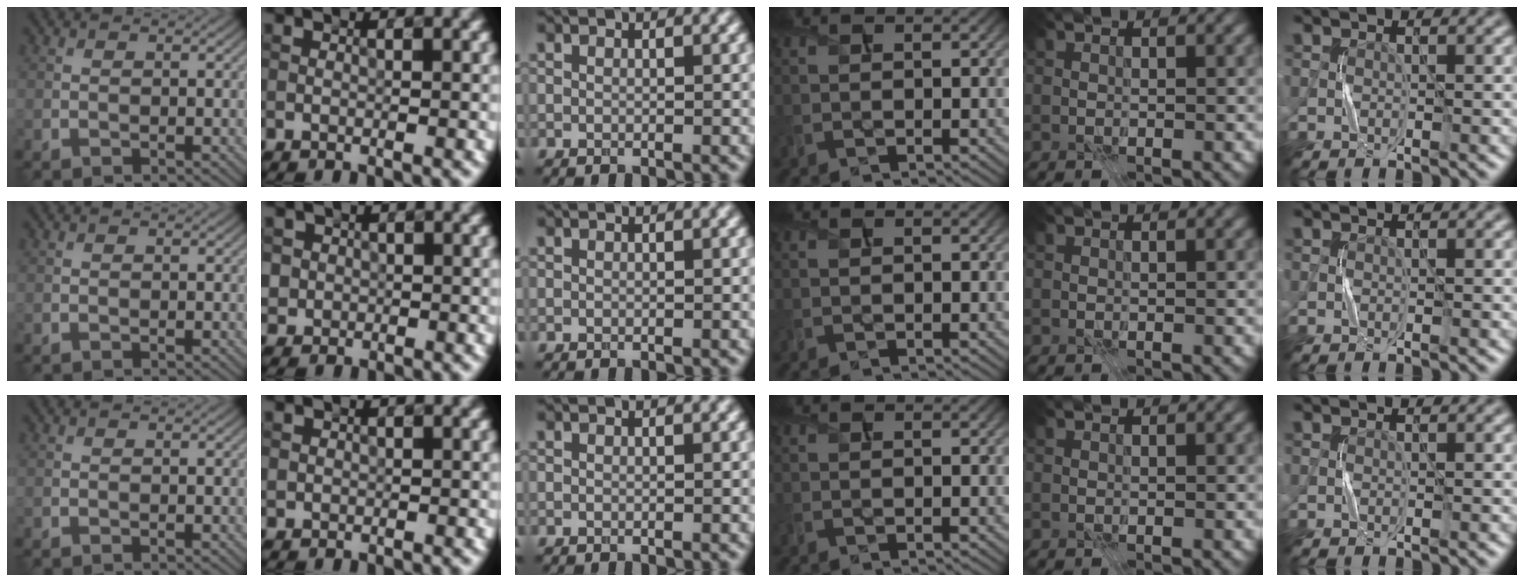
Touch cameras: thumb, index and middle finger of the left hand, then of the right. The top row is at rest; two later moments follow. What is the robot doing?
{"motion": "press", "object": "calculator"}